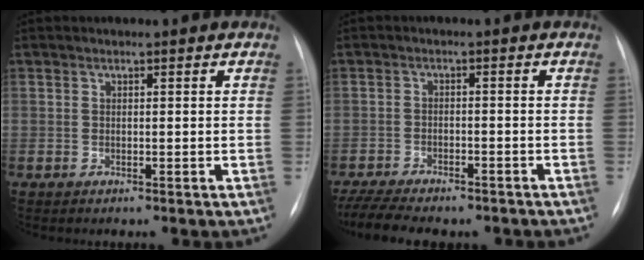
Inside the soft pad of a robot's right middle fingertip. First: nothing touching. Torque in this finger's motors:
{"motor_torque": [0.51, -0.48, 0.14, 0.04]}